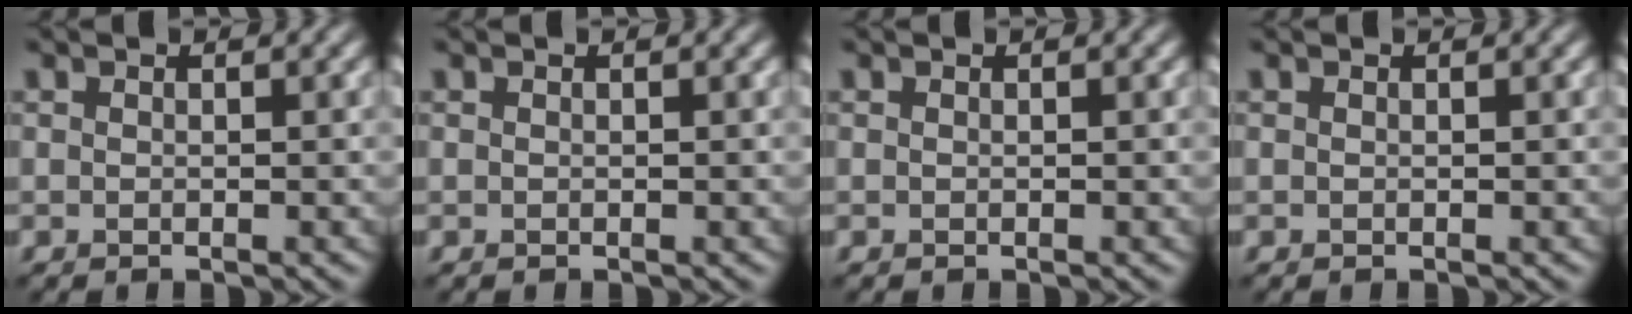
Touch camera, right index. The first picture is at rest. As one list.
[{"total": 0.0}, {"total": 0.0}, {"total": 0.0}]